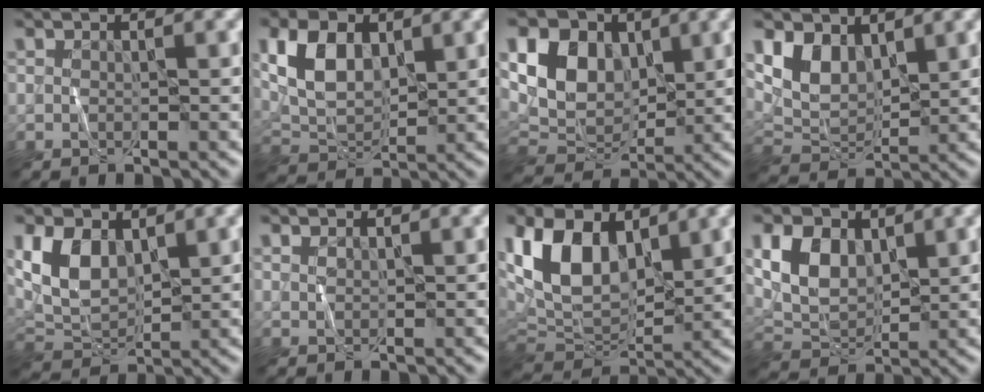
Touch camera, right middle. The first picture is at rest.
{"total": 6.0, "force": [1.9, 3.8, 4.2], "torque": [-0.087, 0.003, 0.035]}
{"total": 9.3, "force": [2.7, 6.8, 5.8], "torque": [-0.117, 0.013, 0.043]}
{"total": 4.4, "force": [2.3, 2.9, 2.5], "torque": [-0.058, -0.011, 0.043]}
{"total": 5.7, "force": [2.0, 3.6, 3.9], "torque": [-0.084, -0.004, 0.038]}
{"total": 0.6, "force": [0.6, 0.3, 0.1], "torque": [-0.008, 0.000, 0.014]}
{"total": 10.7, "force": [3.7, 6.7, 7.4], "torque": [-0.171, 0.008, 0.064]}
{"total": 5.5, "force": [1.9, 3.8, 3.6], "torque": [-0.078, -0.002, 0.036]}